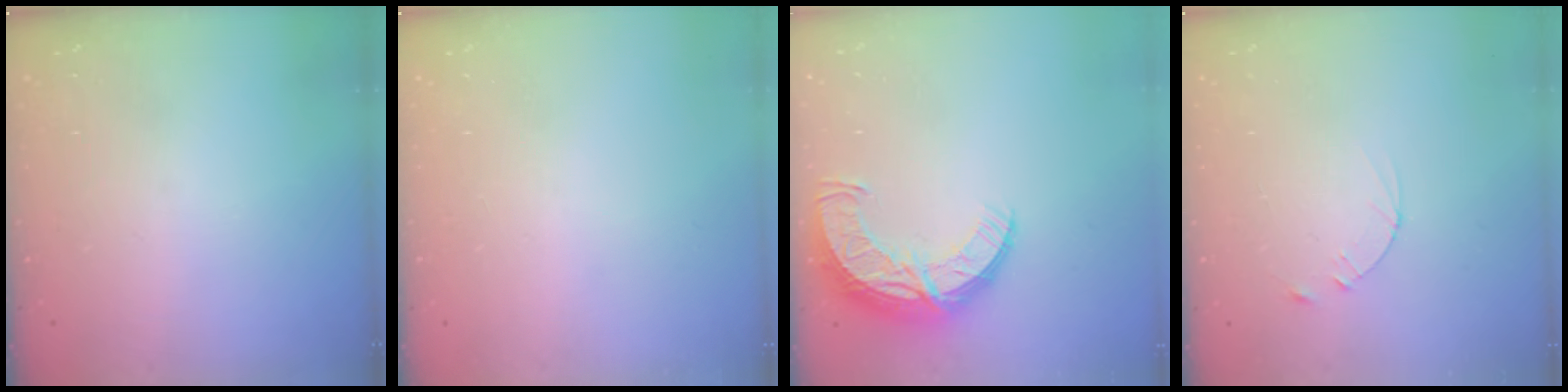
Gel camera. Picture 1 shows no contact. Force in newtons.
{"total": 0.0}
{"total": 11.7, "press": 11.7, "slide": 0.9}
{"total": 2.4, "press": 2.3, "slide": 0.2}